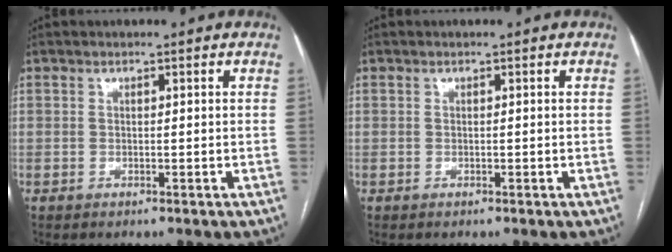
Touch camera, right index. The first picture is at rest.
{"total": 0.0}